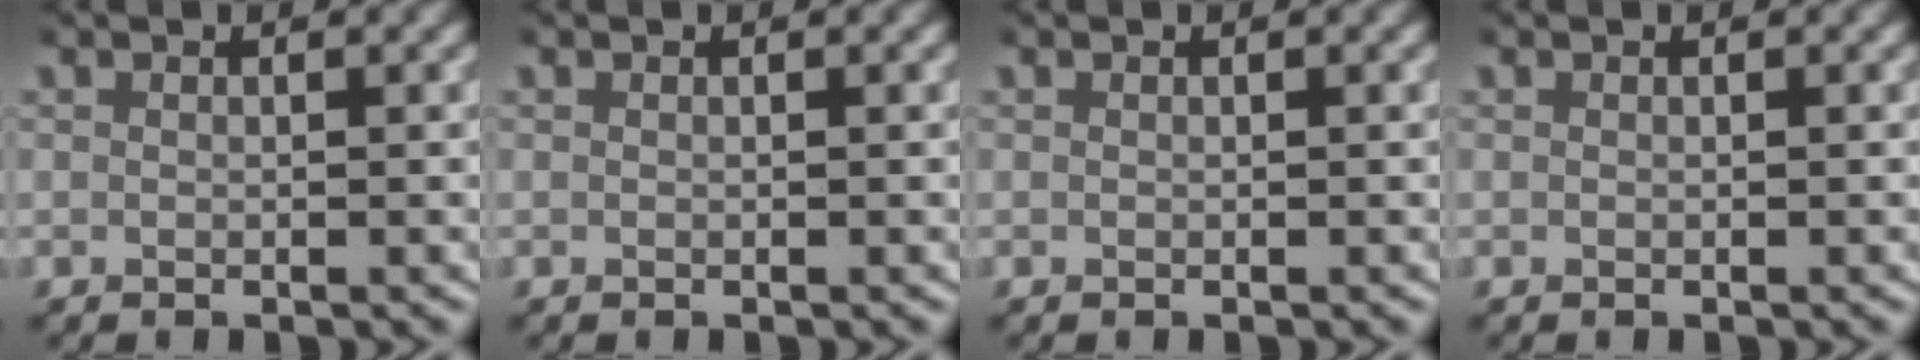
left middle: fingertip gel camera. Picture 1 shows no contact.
{"total": 0.0}
{"total": 0.0}
{"total": 0.0}